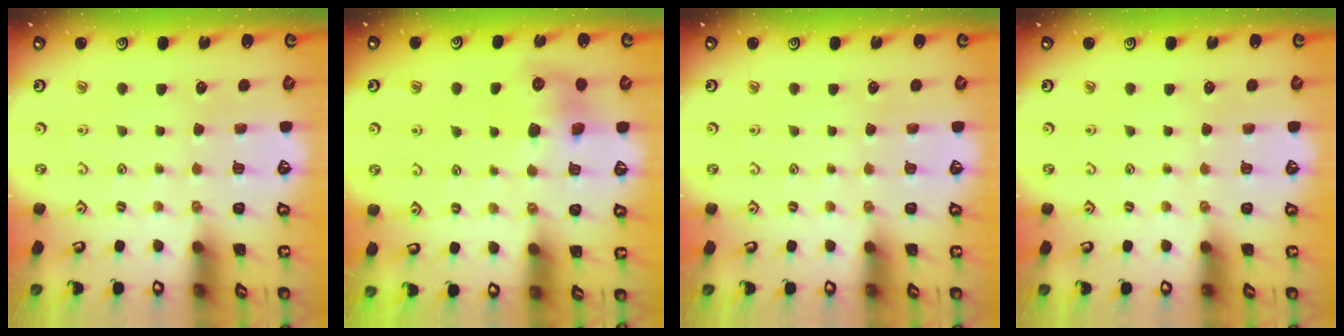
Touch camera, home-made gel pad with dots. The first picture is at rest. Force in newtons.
{"total": 8.4, "press": 8.3, "slide": 1.2}
{"total": 0.0}
{"total": 0.0}